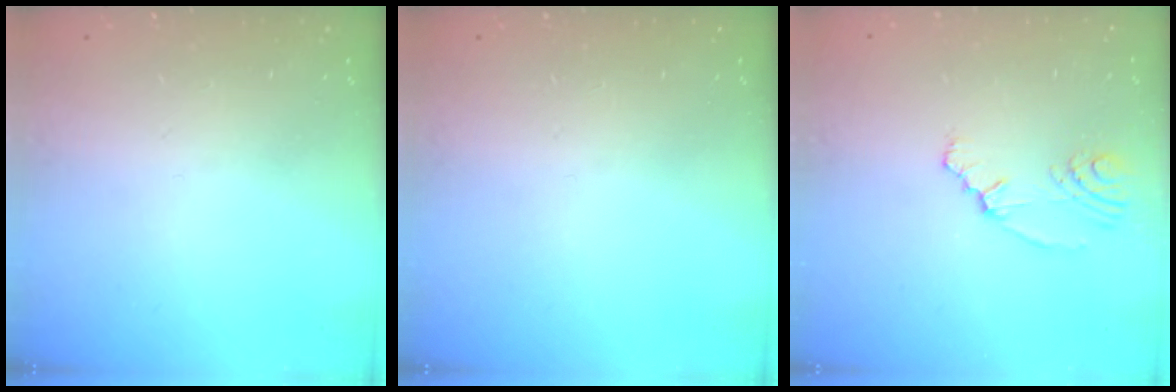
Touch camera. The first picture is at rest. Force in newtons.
{"total": 0.0}
{"total": 4.8, "press": 2.3, "slide": 4.2}